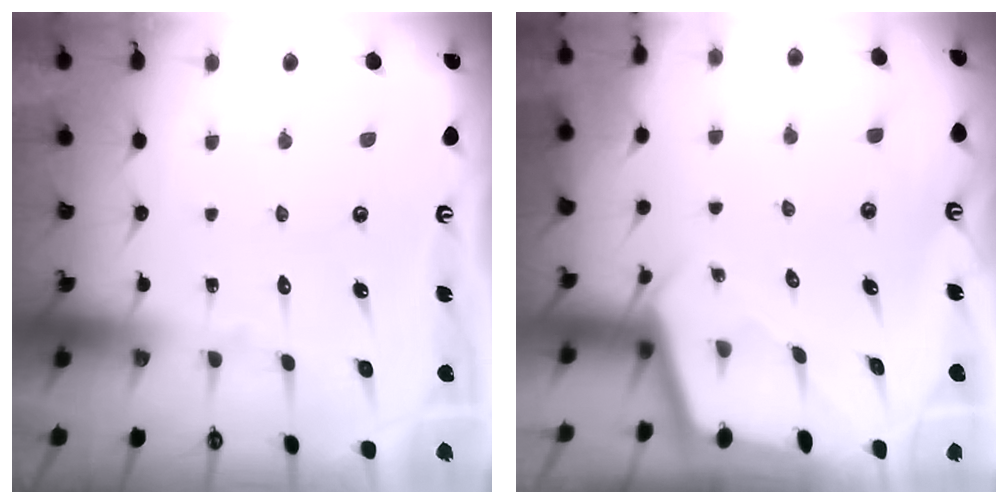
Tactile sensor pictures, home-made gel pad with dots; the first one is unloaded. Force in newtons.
{"total": 1.7, "press": 1.7, "slide": 0.1}